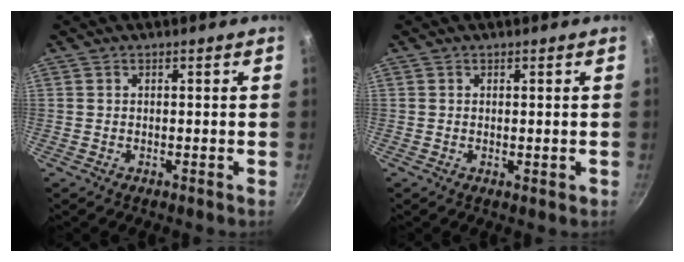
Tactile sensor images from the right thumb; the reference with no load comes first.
{"total": 0.9, "force": [0.1, 0.3, 0.8], "torque": [-0.010, -0.002, 0.000]}